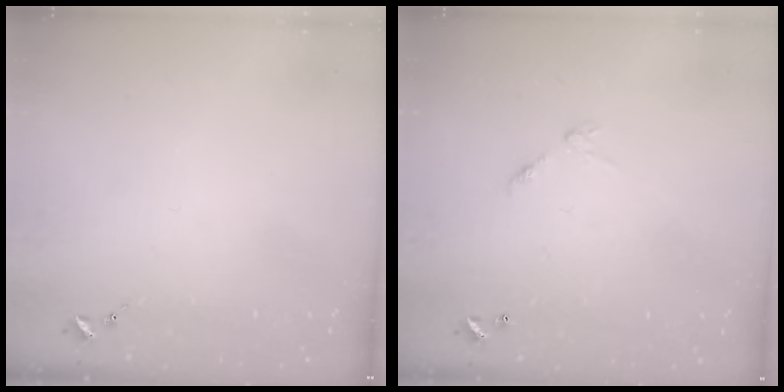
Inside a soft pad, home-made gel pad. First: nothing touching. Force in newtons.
{"total": 5.8, "press": 5.8, "slide": 0.4}